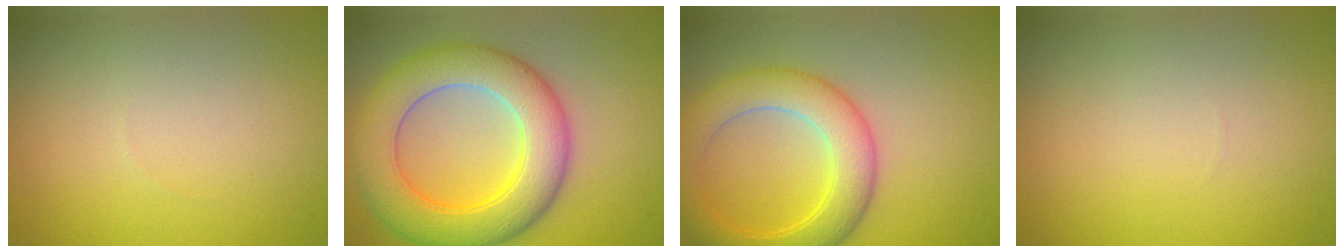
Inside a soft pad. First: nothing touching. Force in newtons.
{"total": 8.8, "press": 8.8, "slide": 0.1}
{"total": 6.0, "press": 6.0, "slide": 0.3}
{"total": 0.0}